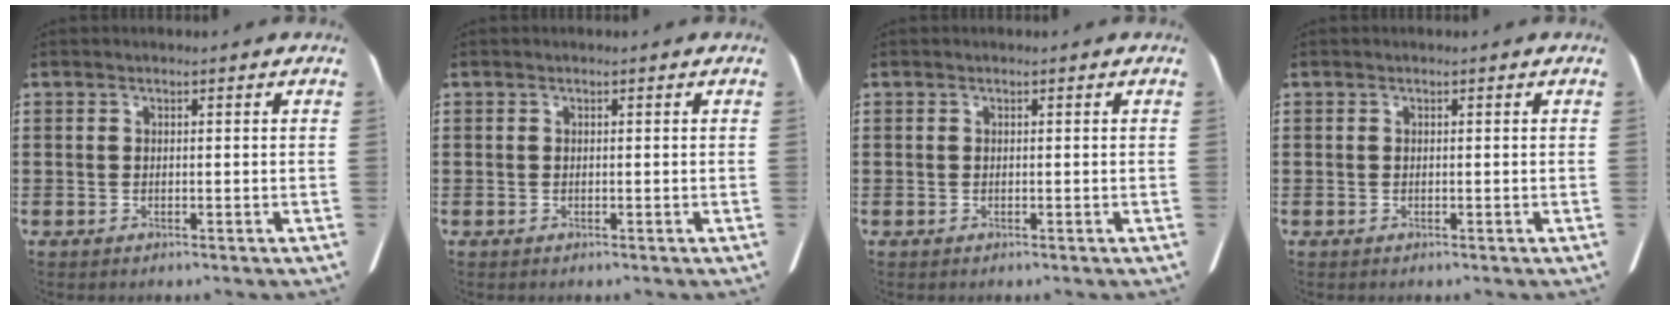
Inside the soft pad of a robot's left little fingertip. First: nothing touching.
{"total": 0.0}
{"total": 0.0}
{"total": 0.0}